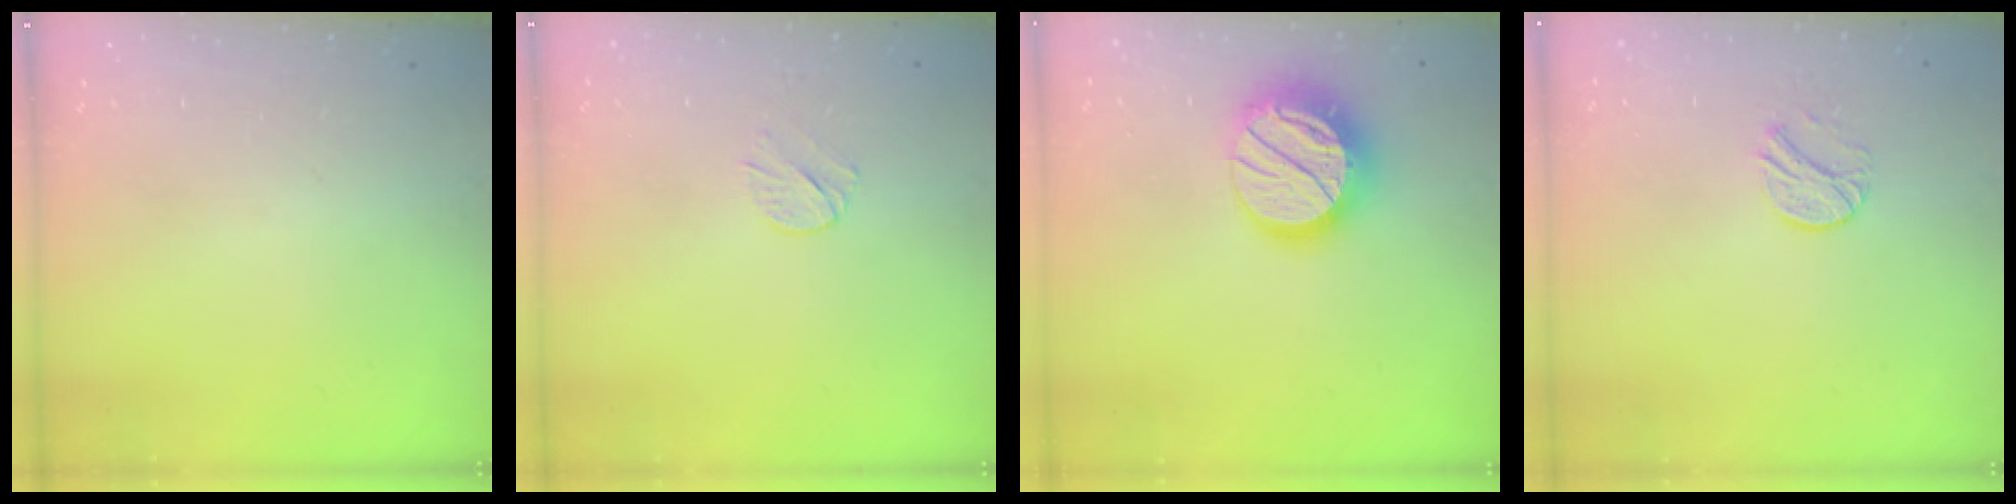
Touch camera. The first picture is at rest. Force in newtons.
{"total": 4.3, "press": 4.2, "slide": 0.5}
{"total": 17.5, "press": 17.5, "slide": 1.3}
{"total": 8.0, "press": 8.0, "slide": 0.7}